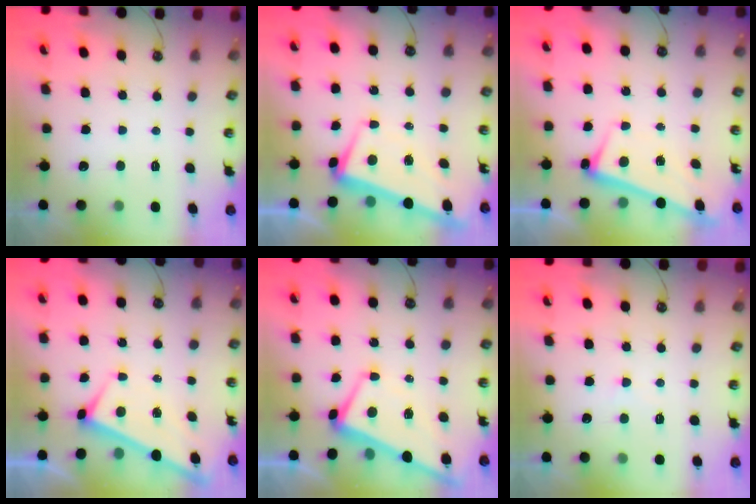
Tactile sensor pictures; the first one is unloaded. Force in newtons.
{"total": 1.7, "press": 1.0, "slide": 1.4}
{"total": 2.6, "press": 2.5, "slide": 0.7}
{"total": 1.3, "press": 1.3, "slide": 0.4}
{"total": 1.9, "press": 1.8, "slide": 0.7}
{"total": 4.6, "press": 4.6, "slide": 0.4}